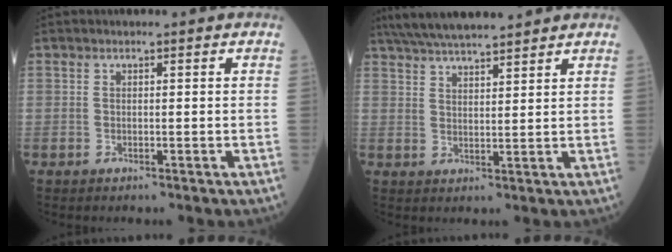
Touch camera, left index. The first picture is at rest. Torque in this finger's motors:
{"motor_torque": [0.31, -0.36, 0.15, 0.06]}